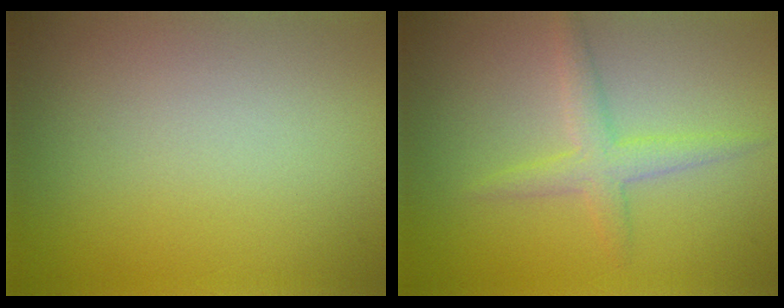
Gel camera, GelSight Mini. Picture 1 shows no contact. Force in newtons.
{"total": 2.6, "press": 2.6, "slide": 0.0}